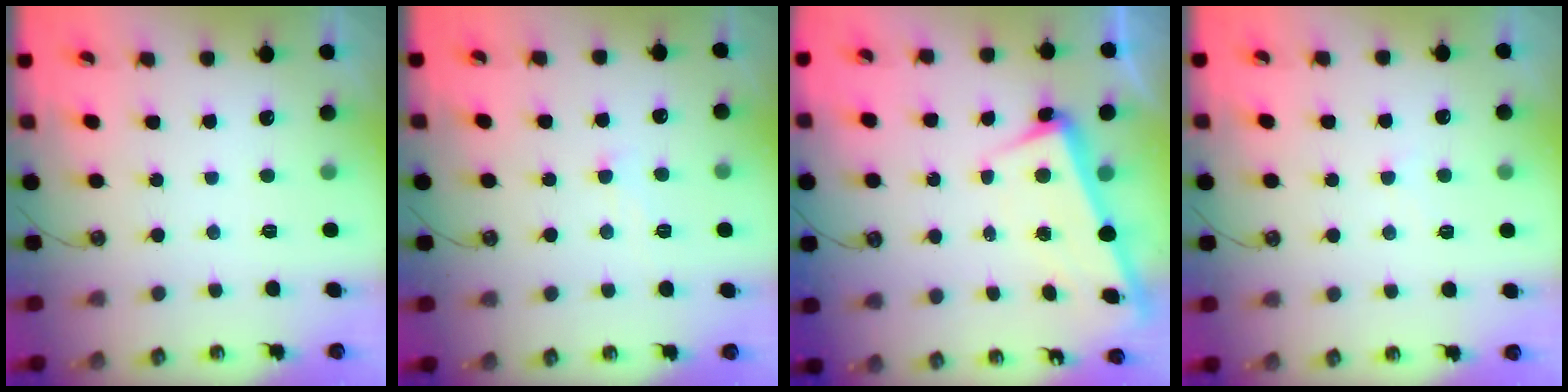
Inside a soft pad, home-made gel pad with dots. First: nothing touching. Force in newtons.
{"total": 1.0, "press": 0.8, "slide": 0.5}
{"total": 3.0, "press": 2.8, "slide": 0.9}
{"total": 0.8, "press": 0.6, "slide": 0.6}